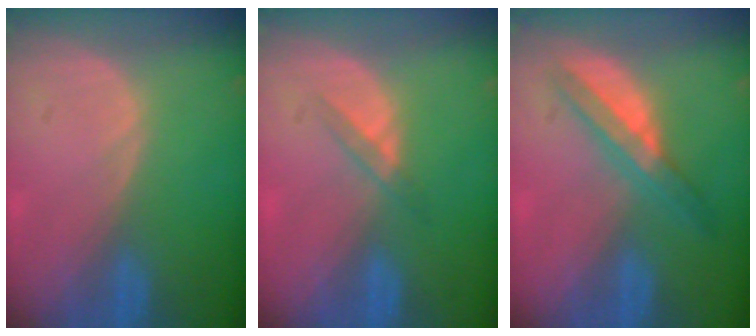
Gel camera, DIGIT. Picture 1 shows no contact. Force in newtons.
{"total": 2.3, "press": 2.0, "slide": 1.0}
{"total": 5.7, "press": 5.3, "slide": 2.1}